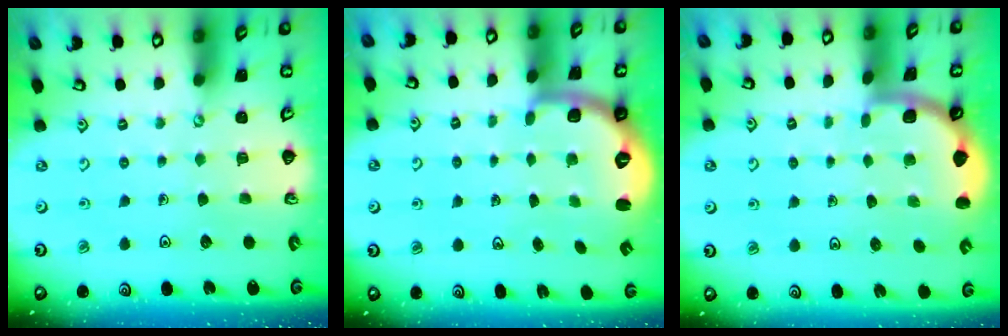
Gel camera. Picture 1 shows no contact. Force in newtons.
{"total": 2.5, "press": 2.0, "slide": 1.6}
{"total": 1.9, "press": 1.9, "slide": 0.0}